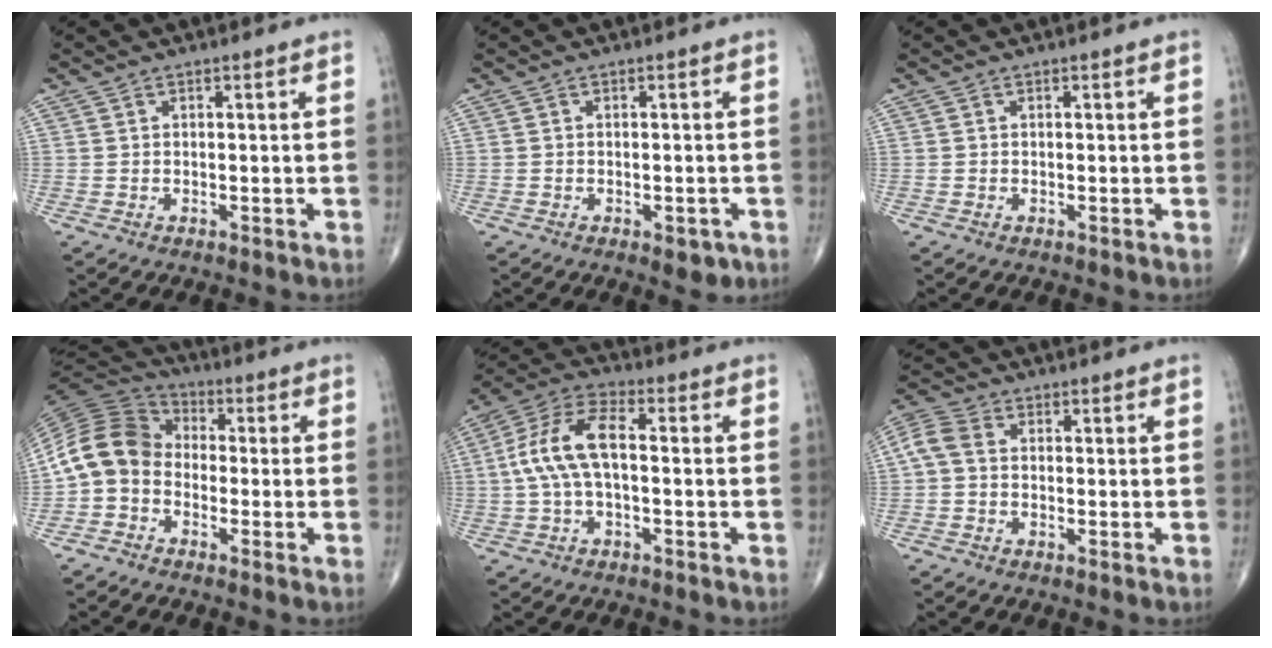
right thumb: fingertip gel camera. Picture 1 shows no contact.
{"total": 3.1, "force": [-1.4, 1.5, 2.3], "torque": [-0.019, 0.003, -0.013]}
{"total": 0.0}
{"total": 10.9, "force": [-2.0, 8.7, 6.2], "torque": [-0.114, 0.046, -0.058]}
{"total": 11.3, "force": [-0.1, 5.4, 9.9], "torque": [-0.211, 0.039, -0.008]}
{"total": 5.4, "force": [0.0, 3.9, 3.7], "torque": [-0.080, 0.018, -0.010]}